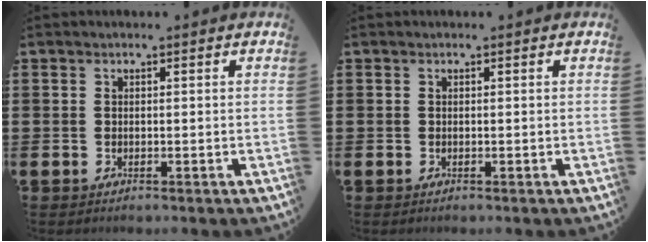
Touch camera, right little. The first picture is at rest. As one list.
[{"total": 0.0}]